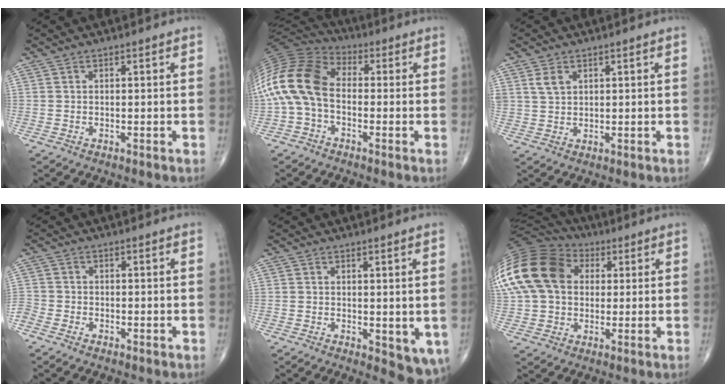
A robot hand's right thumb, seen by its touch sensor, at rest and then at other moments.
{"total": 16.5, "force": [-1.3, 10.8, 12.4], "torque": [-0.260, 0.040, -0.036]}
{"total": 3.2, "force": [1.6, 2.1, 1.8], "torque": [-0.030, -0.005, 0.039]}
{"total": 3.1, "force": [-2.1, 2.0, 1.1], "torque": [-0.033, 0.006, -0.047]}
{"total": 6.0, "force": [-0.9, 2.8, 5.3], "torque": [-0.050, -0.014, -0.008]}
{"total": 24.5, "force": [5.6, 18.1, 15.6], "torque": [-0.354, 0.061, 0.104]}